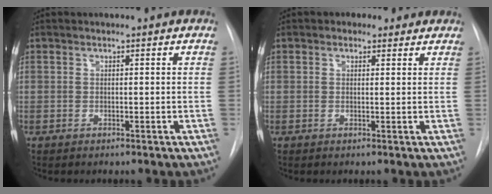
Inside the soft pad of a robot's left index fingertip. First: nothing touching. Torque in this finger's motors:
{"motor_torque": [0.21, -0.38, -0.20, 0.00]}